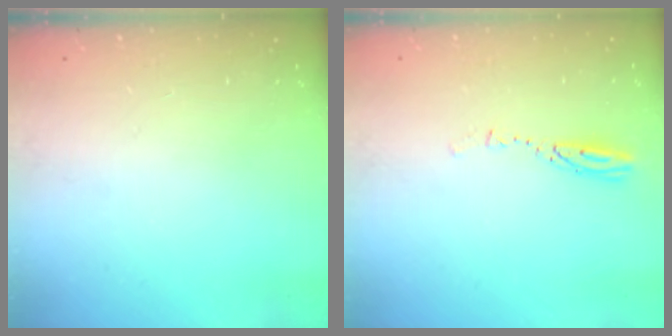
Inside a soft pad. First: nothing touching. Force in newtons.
{"total": 3.6, "press": 3.5, "slide": 0.5}